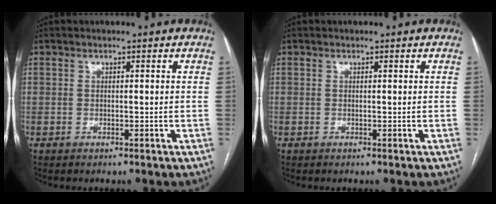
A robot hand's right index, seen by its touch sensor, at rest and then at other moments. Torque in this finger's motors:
{"motor_torque": [-0.44, 0.27, 0.00, 0.01]}